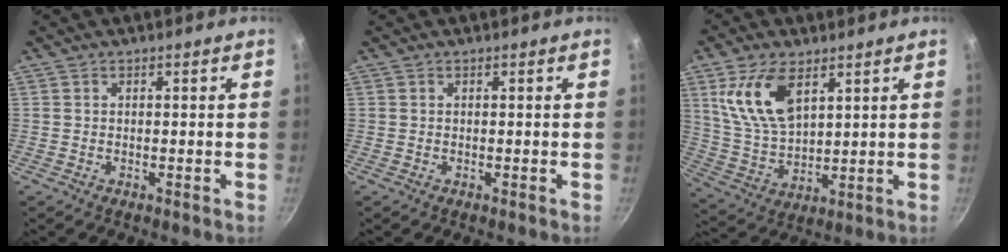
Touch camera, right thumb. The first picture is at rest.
{"total": 0.0}
{"total": 12.8, "force": [5.7, 6.7, 9.3], "torque": [-0.172, -0.027, 0.122]}